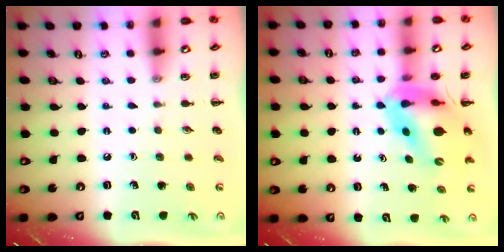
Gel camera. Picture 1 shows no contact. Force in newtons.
{"total": 12.0, "press": 11.4, "slide": 3.6}